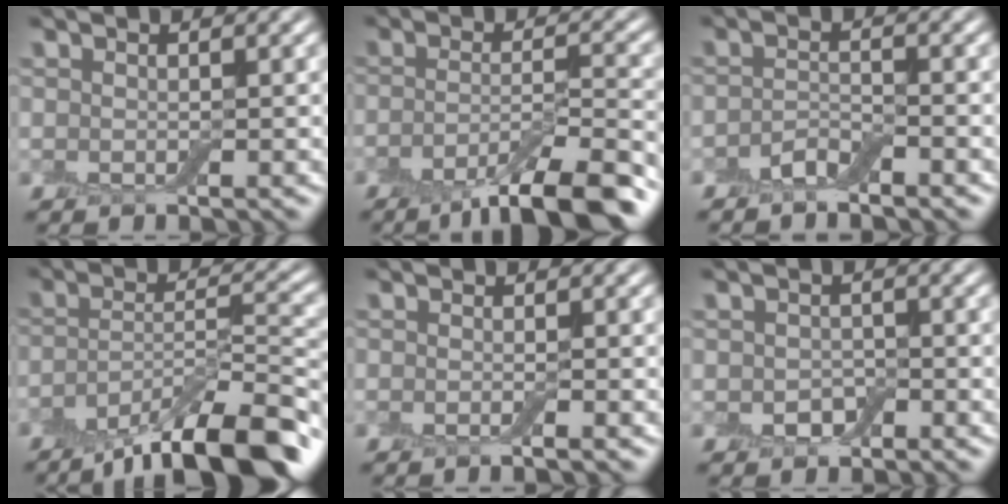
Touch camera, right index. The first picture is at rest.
{"total": 8.2, "force": [-5.2, 2.0, 6.1], "torque": [-0.086, -0.001, -0.089]}
{"total": 1.9, "force": [-1.5, 0.5, 1.0], "torque": [-0.022, 0.004, -0.032]}
{"total": 10.8, "force": [-7.4, 2.9, 7.2], "torque": [-0.111, -0.002, -0.129]}
{"total": 0.9, "force": [-0.4, 0.1, 0.8], "torque": [-0.011, -0.004, -0.010]}
{"total": 1.5, "force": [-0.6, 1.1, 0.8], "torque": [-0.014, -0.002, -0.013]}